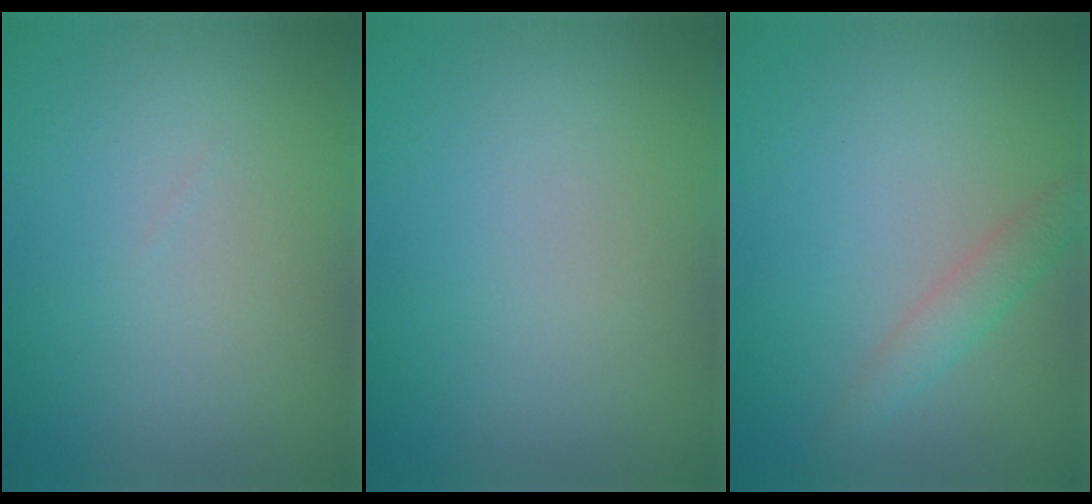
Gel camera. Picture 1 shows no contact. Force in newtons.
{"total": 0.0}
{"total": 1.9, "press": 1.9, "slide": 0.0}